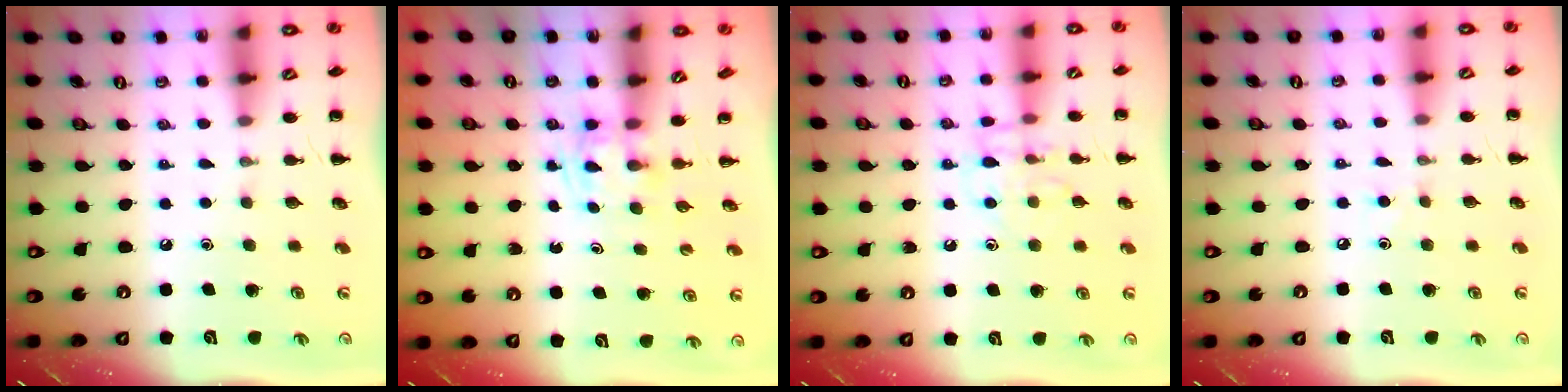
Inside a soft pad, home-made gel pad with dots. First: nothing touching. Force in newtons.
{"total": 1.5, "press": 1.4, "slide": 0.7}
{"total": 8.7, "press": 8.7, "slide": 0.5}
{"total": 2.4, "press": 2.3, "slide": 0.8}